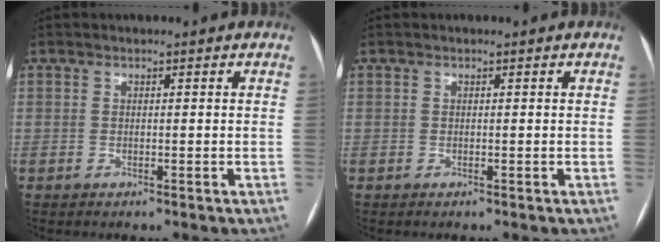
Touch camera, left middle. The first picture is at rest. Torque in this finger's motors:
{"motor_torque": [0.02, 0.05, 0.03, 0.00]}